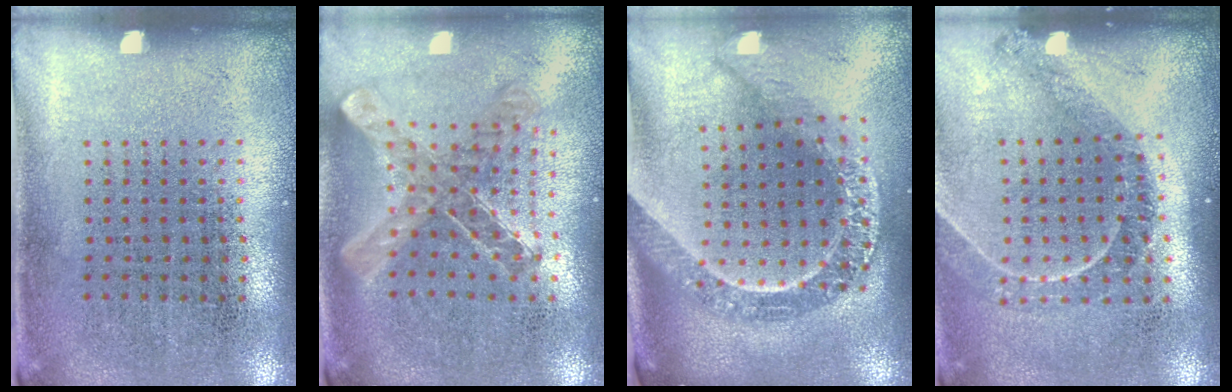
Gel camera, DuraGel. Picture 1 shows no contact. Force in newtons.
{"total": 0.9, "press": 0.9, "slide": 0.1}
{"total": 2.7, "press": 2.2, "slide": 1.7}
{"total": 1.3, "press": 1.2, "slide": 0.2}